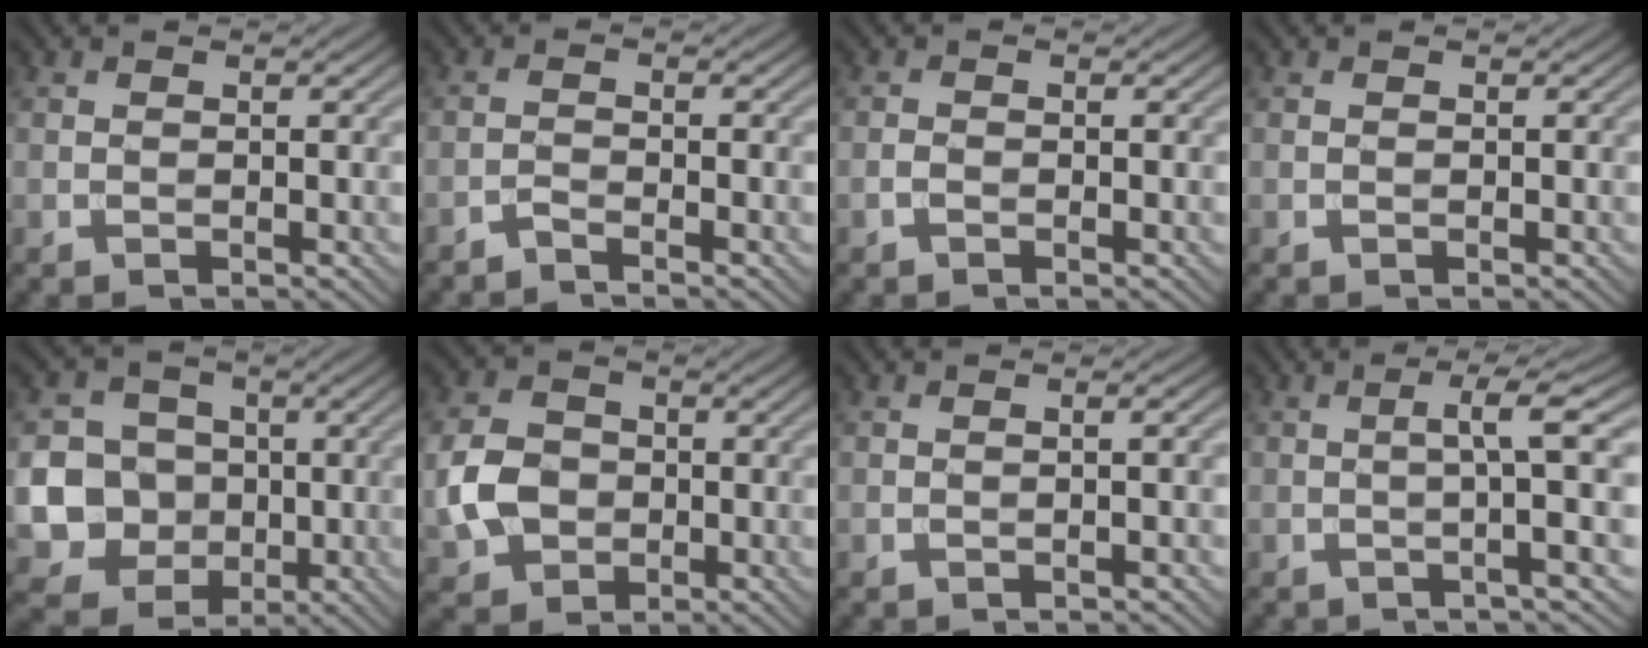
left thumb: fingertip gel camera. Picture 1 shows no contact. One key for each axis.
{"total": 1.5, "fx": -1.4, "fy": 0.1, "fz": 0.6, "tx": -0.010, "ty": 0.001, "tz": -0.035}
{"total": 0.8, "fx": -0.5, "fy": 0.4, "fz": 0.5, "tx": -0.012, "ty": 0.001, "tz": -0.012}
{"total": 0.0}
{"total": 11.4, "fx": -1.4, "fy": 10.6, "fz": 3.8, "tx": -0.131, "ty": -0.010, "tz": -0.047}
{"total": 6.2, "fx": -1.2, "fy": 5.1, "fz": 3.3, "tx": -0.087, "ty": -0.004, "tz": -0.034}
{"total": 1.9, "fx": -0.1, "fy": 0.4, "fz": 1.8, "tx": -0.024, "ty": 0.006, "tz": -0.009}
{"total": 5.3, "fx": 0.0, "fy": 0.0, "fz": 5.3, "tx": -0.094, "ty": 0.014, "tz": -0.009}